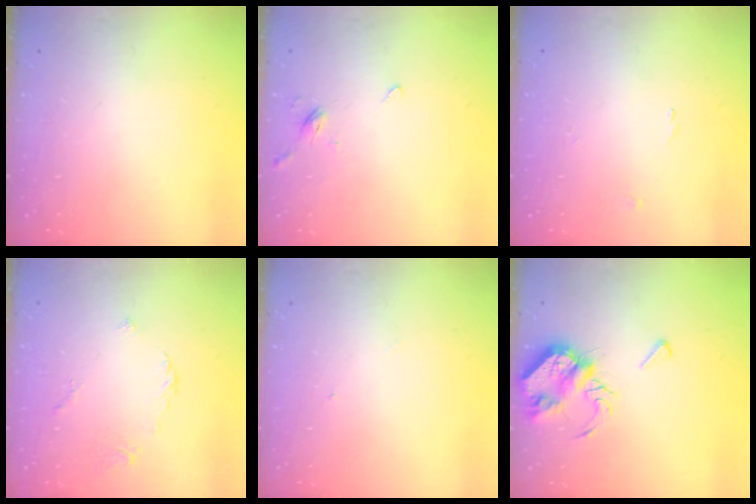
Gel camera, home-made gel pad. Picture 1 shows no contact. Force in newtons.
{"total": 2.7, "press": 2.6, "slide": 0.7}
{"total": 0.0}
{"total": 2.7, "press": 2.6, "slide": 0.6}
{"total": 2.8, "press": 2.8, "slide": 0.3}
{"total": 7.7, "press": 7.6, "slide": 1.0}